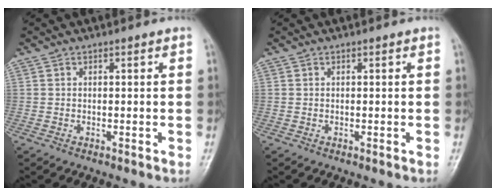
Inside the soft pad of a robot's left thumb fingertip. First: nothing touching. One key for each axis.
{"total": 0.0}